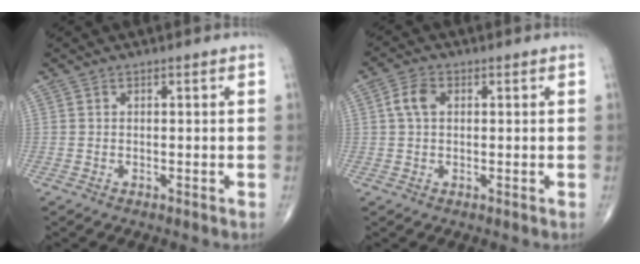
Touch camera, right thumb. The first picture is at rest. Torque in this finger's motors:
{"motor_torque": [0.04, 0.06, 0.20, 0.12, 0.00]}